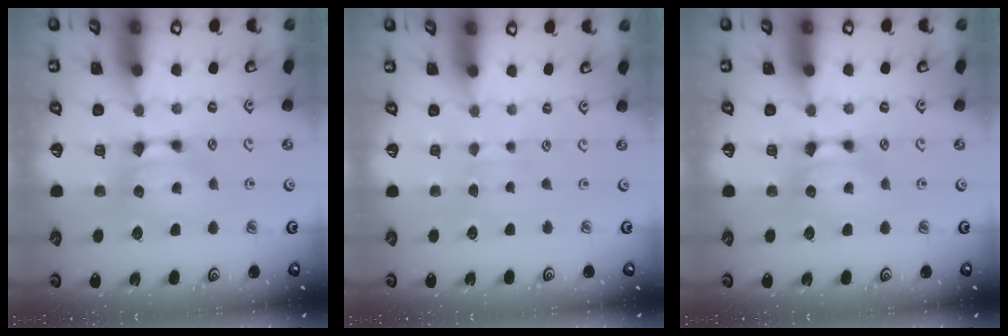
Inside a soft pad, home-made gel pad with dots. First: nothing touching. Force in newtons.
{"total": 2.9, "press": 2.9, "slide": 0.4}
{"total": 0.0}